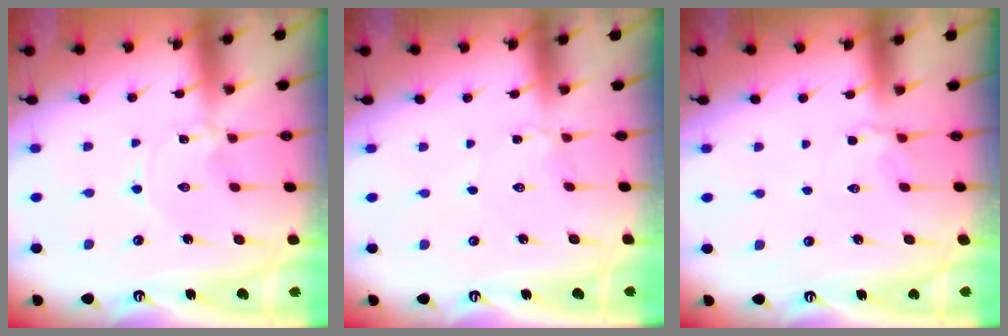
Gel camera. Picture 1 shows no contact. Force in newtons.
{"total": 2.2, "press": 2.2, "slide": 0.2}
{"total": 2.8, "press": 2.6, "slide": 1.1}